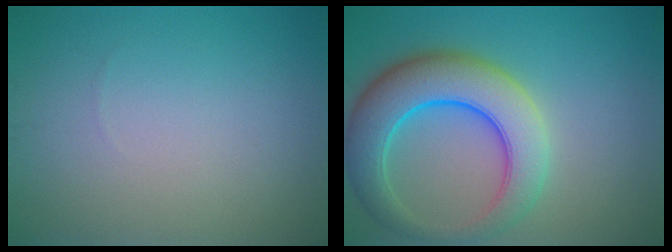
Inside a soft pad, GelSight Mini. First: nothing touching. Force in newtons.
{"total": 8.3, "press": 8.3, "slide": 0.4}